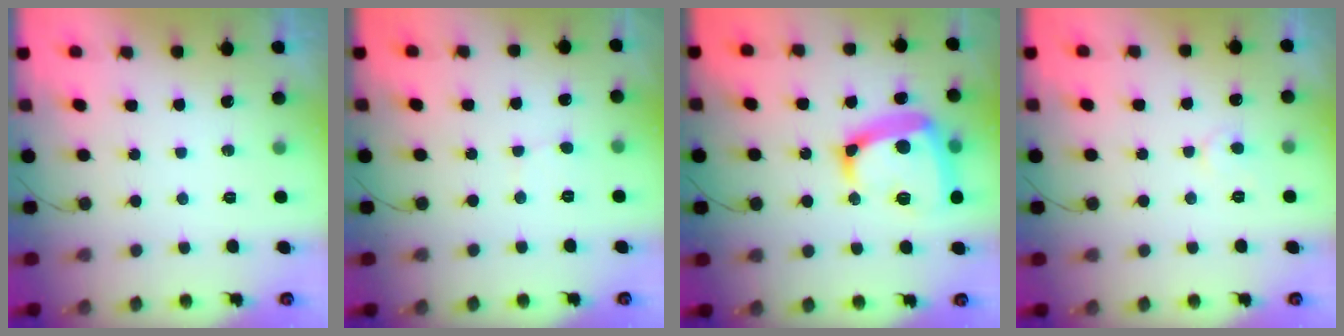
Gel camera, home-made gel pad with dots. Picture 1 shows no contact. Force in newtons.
{"total": 2.6, "press": 2.6, "slide": 0.2}
{"total": 18.1, "press": 18.0, "slide": 1.8}
{"total": 4.4, "press": 4.4, "slide": 0.4}